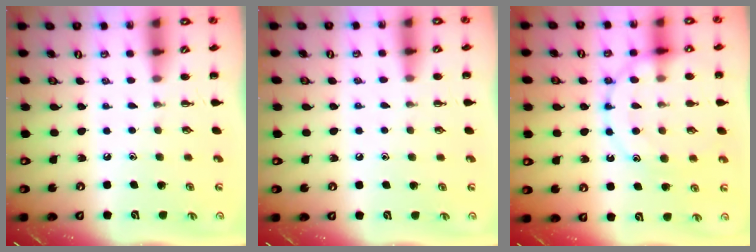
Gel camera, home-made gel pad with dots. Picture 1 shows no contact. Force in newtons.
{"total": 6.3, "press": 5.9, "slide": 2.4}
{"total": 15.1, "press": 15.0, "slide": 1.4}